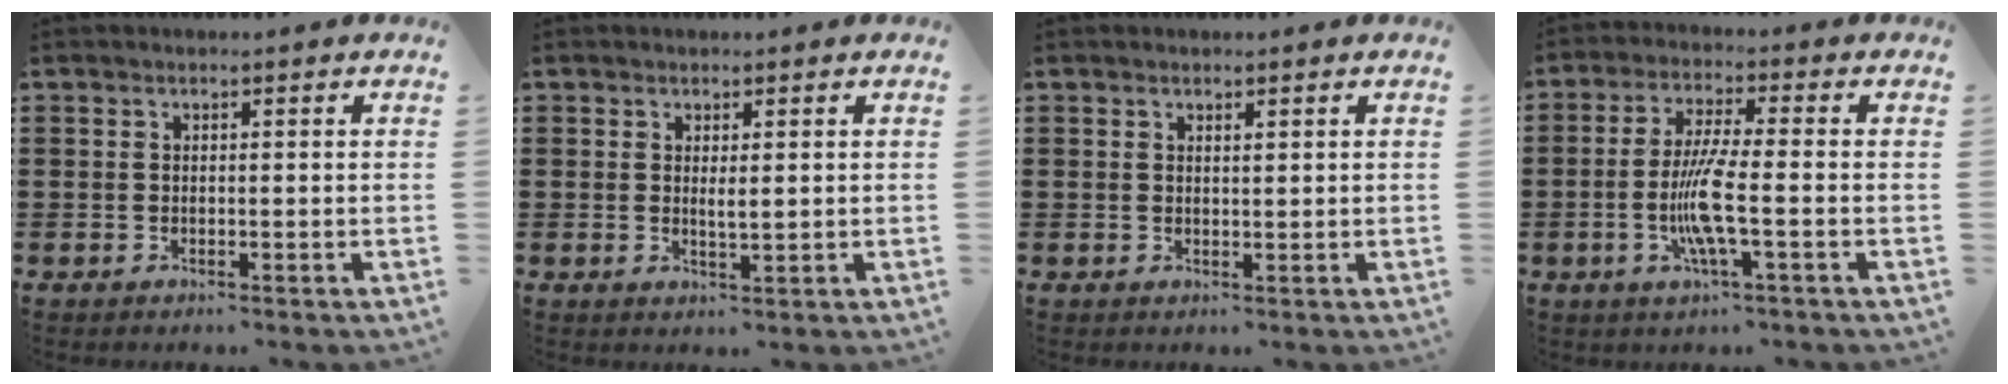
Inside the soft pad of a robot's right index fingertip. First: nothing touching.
{"total": 1.6, "force": [0.4, 0.3, 1.5], "torque": [-0.030, 0.002, 0.006]}
{"total": 0.7, "force": [0.6, 0.1, 0.4], "torque": [-0.008, 0.000, 0.012]}
{"total": 7.9, "force": [-1.9, 0.6, 7.6], "torque": [-0.164, -0.020, -0.045]}